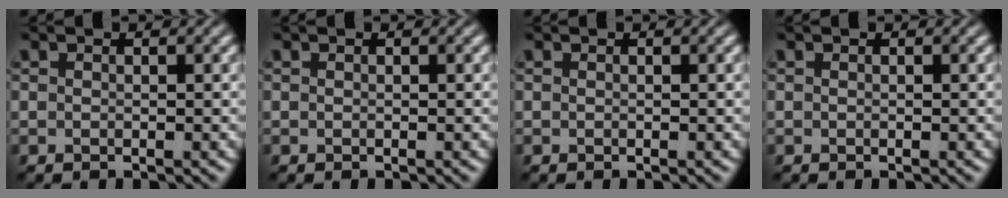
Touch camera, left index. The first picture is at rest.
{"total": 0.0}
{"total": 0.0}
{"total": 0.0}